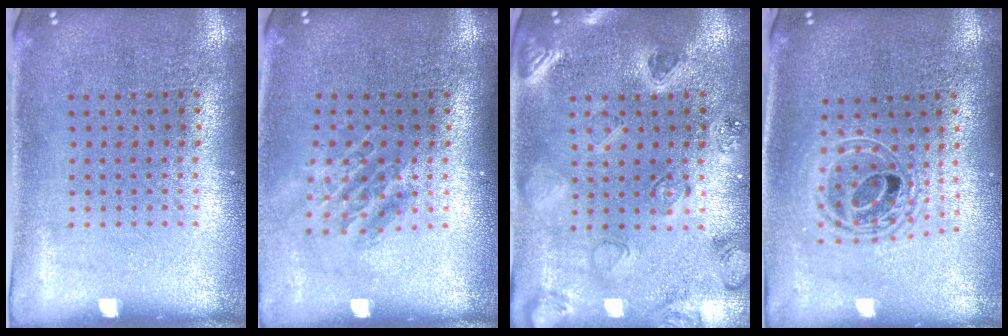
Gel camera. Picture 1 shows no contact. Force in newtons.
{"total": 1.4, "press": 1.1, "slide": 0.9}
{"total": 0.8, "press": 0.7, "slide": 0.3}
{"total": 1.8, "press": 1.5, "slide": 1.0}